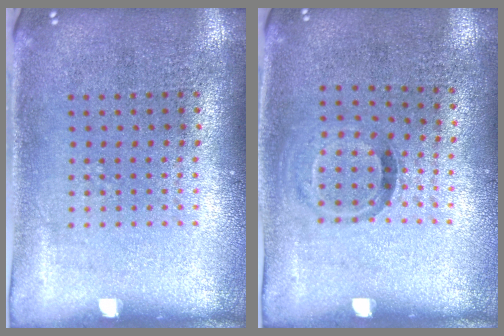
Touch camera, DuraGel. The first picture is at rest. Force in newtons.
{"total": 0.9, "press": 0.6, "slide": 0.7}